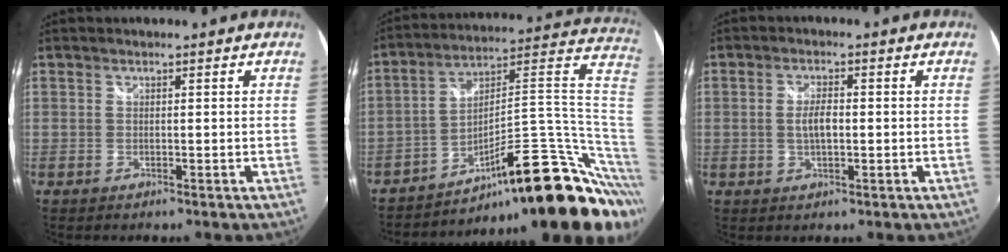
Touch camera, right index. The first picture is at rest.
{"total": 24.9, "force": [-8.7, 8.0, 21.9], "torque": [-0.289, 0.033, -0.118]}
{"total": 3.7, "force": [-0.2, 1.5, 3.3], "torque": [-0.062, 0.001, -0.004]}